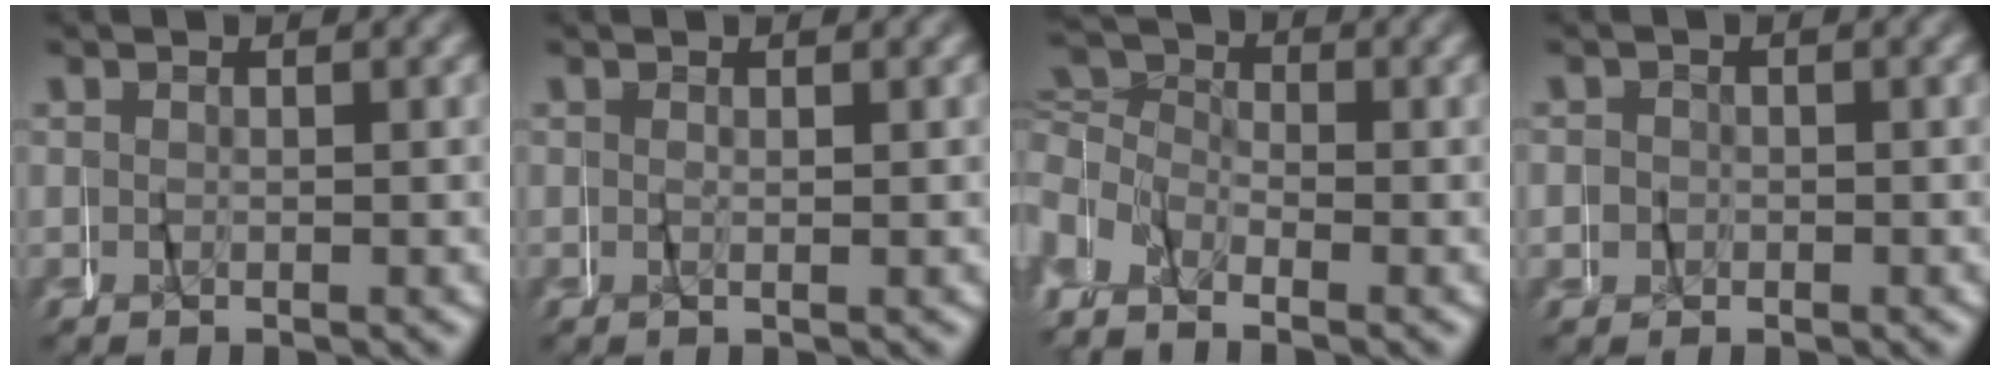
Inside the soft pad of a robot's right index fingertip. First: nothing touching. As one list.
[{"total": 0.0}, {"total": 5.1, "force": [0.8, 4.0, 3.1], "torque": [-0.064, 0.013, -0.001]}, {"total": 2.4, "force": [0.2, 2.4, 0.4], "torque": [-0.003, 0.009, -0.004]}]